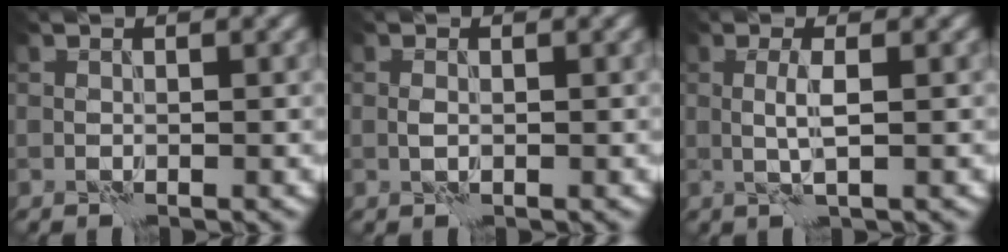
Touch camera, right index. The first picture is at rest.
{"total": 0.6, "force": [-0.1, 0.3, 0.5], "torque": [-0.014, 0.000, -0.001]}
{"total": 1.8, "force": [0.2, 0.1, 1.8], "torque": [-0.040, 0.002, 0.005]}